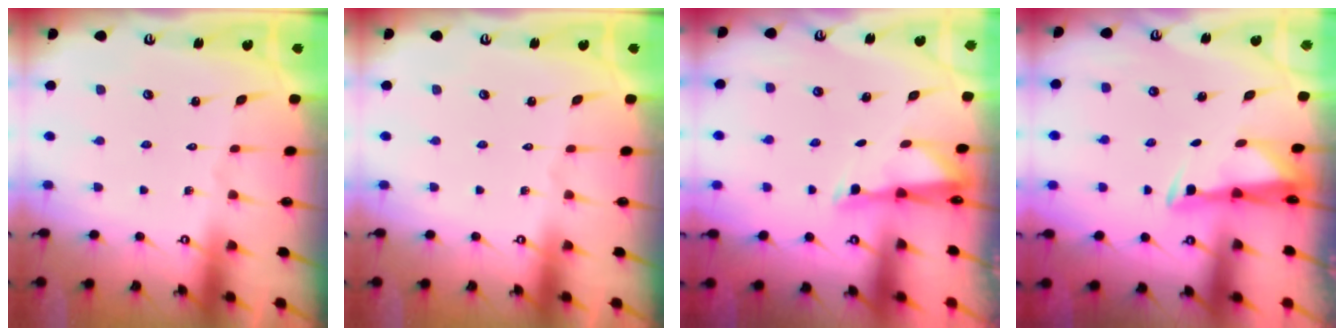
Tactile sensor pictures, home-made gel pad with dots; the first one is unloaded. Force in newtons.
{"total": 0.0}
{"total": 3.0, "press": 2.9, "slide": 0.5}
{"total": 3.3, "press": 3.2, "slide": 0.8}